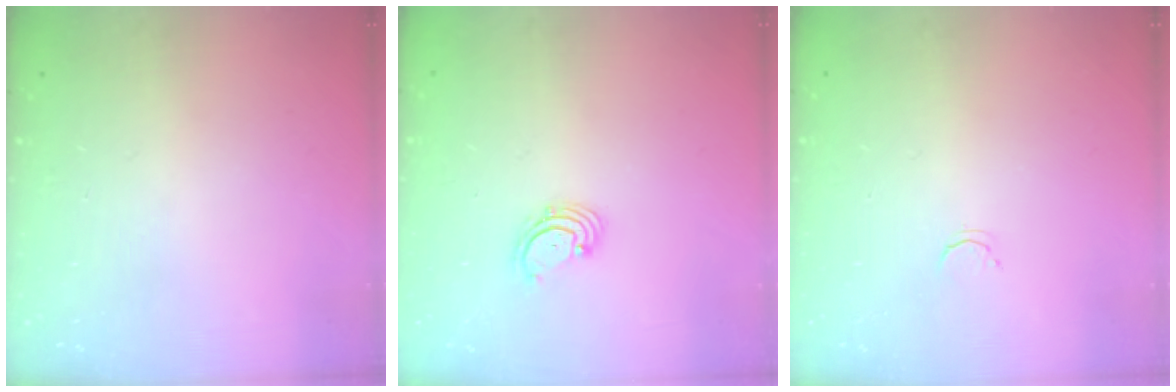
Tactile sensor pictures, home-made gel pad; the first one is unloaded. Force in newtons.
{"total": 1.8, "press": 1.7, "slide": 0.6}
{"total": 2.1, "press": 2.1, "slide": 0.4}